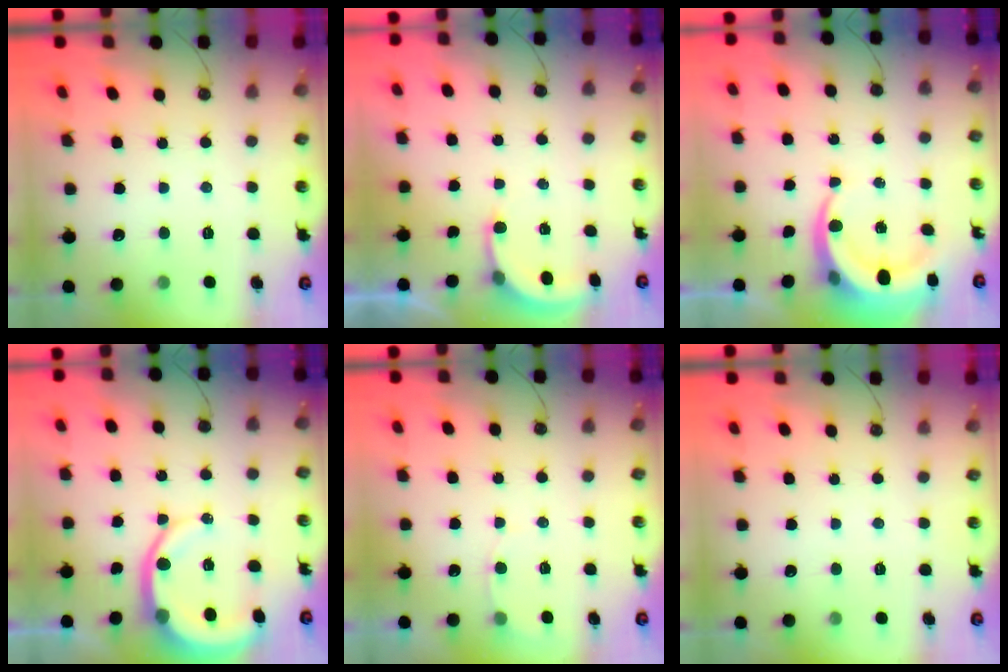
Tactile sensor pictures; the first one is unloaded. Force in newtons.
{"total": 2.9, "press": 2.9, "slide": 0.2}
{"total": 7.5, "press": 7.4, "slide": 1.0}
{"total": 9.6, "press": 9.5, "slide": 1.4}
{"total": 4.0, "press": 4.0, "slide": 0.3}
{"total": 0.0}